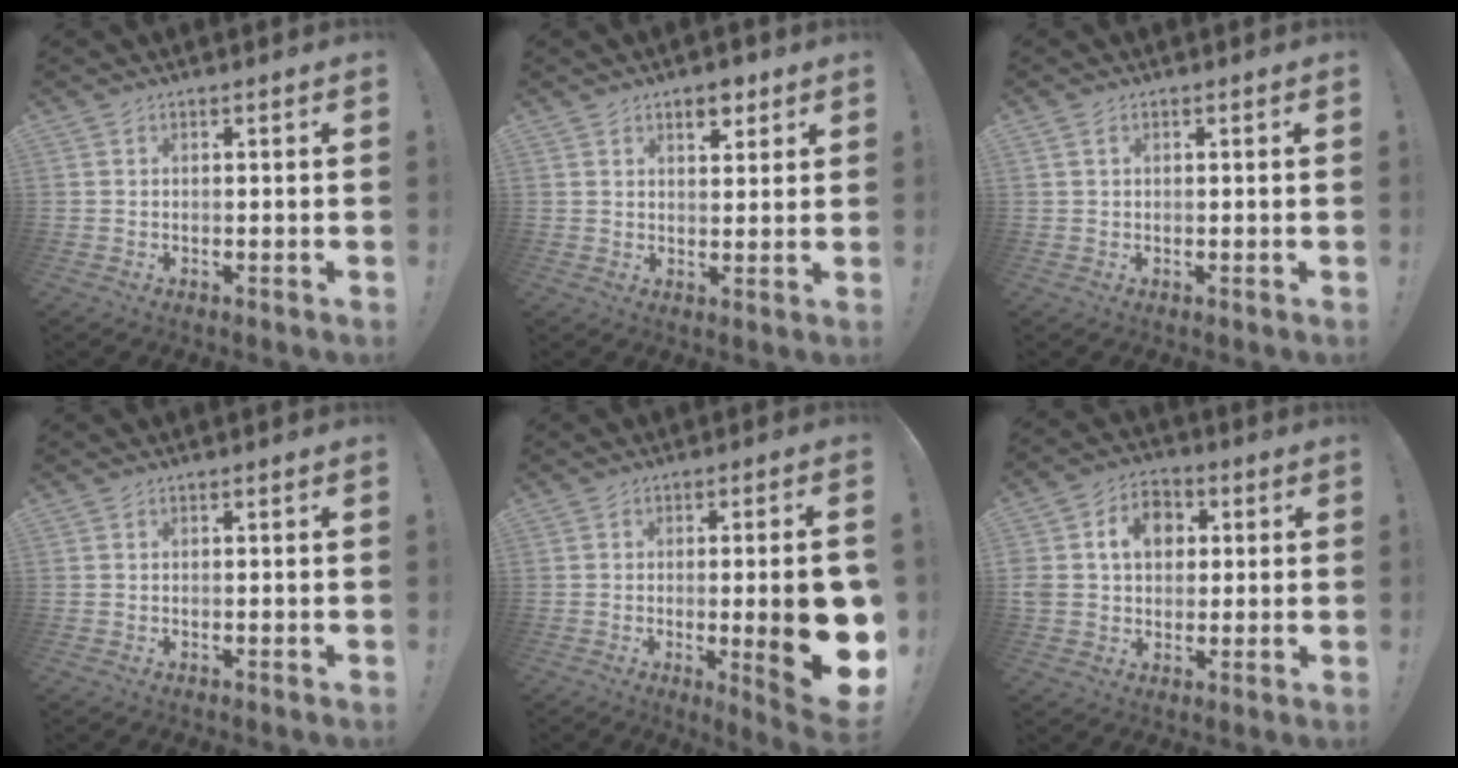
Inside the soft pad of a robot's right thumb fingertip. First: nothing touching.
{"total": 5.4, "force": [3.6, 2.9, 2.9], "torque": [-0.021, -0.017, 0.057]}
{"total": 1.2, "force": [0.5, 0.9, 0.7], "torque": [-0.014, 0.004, 0.010]}
{"total": 0.0}
{"total": 14.6, "force": [-2.4, 2.3, 14.2], "torque": [-0.181, -0.005, -0.025]}
{"total": 11.7, "force": [2.9, 9.4, 6.2], "torque": [-0.094, 0.004, 0.060]}